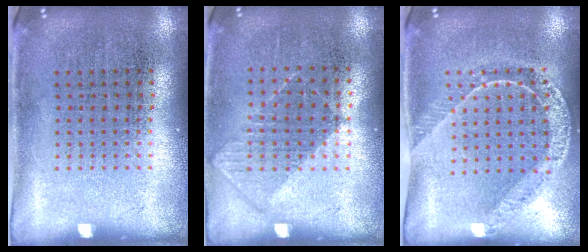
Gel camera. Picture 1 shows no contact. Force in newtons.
{"total": 0.6, "press": 0.4, "slide": 0.4}
{"total": 1.6, "press": 1.5, "slide": 0.5}